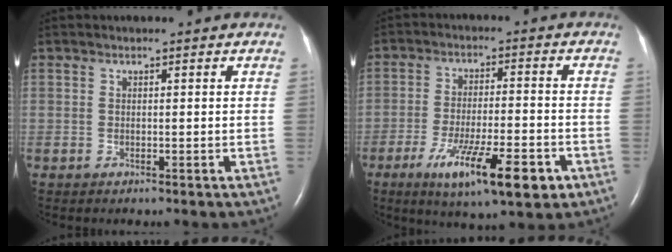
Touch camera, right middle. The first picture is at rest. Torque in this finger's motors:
{"motor_torque": [1.30, -0.84, 0.33, 0.13]}